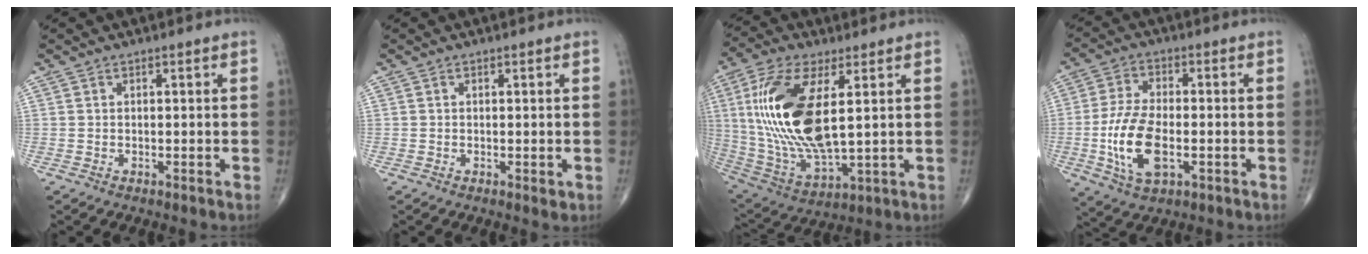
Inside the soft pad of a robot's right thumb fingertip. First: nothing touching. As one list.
[{"total": 0.8, "force": [-0.1, 0.4, 0.7], "torque": [-0.009, -0.003, -0.002]}, {"total": 21.4, "force": [3.8, 8.9, 19.1], "torque": [-0.404, -0.023, 0.077]}, {"total": 12.2, "force": [-2.6, 6.0, 10.3], "torque": [-0.209, 0.006, -0.046]}]